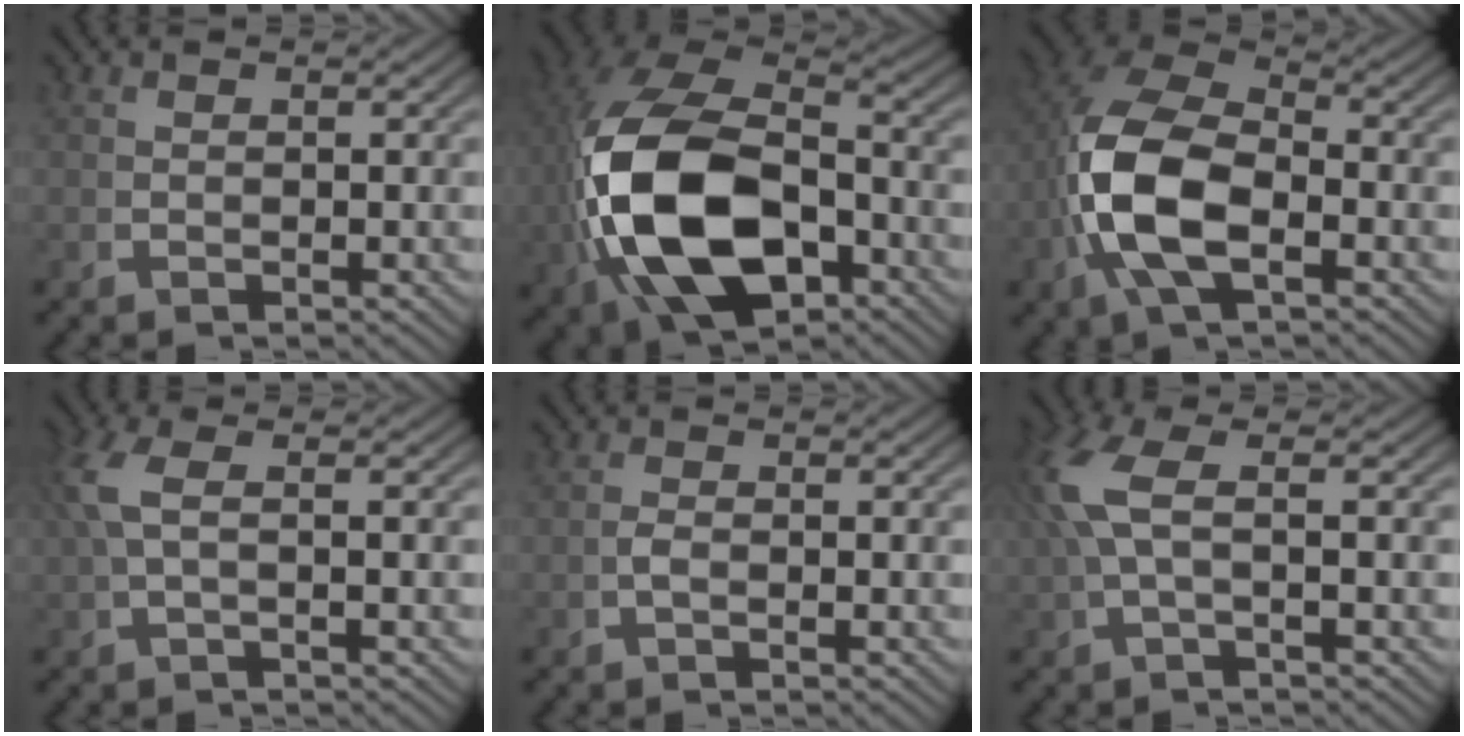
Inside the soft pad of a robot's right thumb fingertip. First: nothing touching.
{"total": 18.8, "force": [-2.0, 12.4, 14.1], "torque": [-0.332, -0.063, 0.001]}
{"total": 11.3, "force": [-0.6, 7.2, 8.6], "torque": [-0.217, -0.032, 0.002]}
{"total": 3.0, "force": [0.5, 0.8, 2.9], "torque": [-0.077, 0.005, 0.014]}
{"total": 0.6, "force": [-0.4, -0.1, 0.4], "torque": [-0.013, -0.002, -0.007]}
{"total": 4.4, "force": [0.6, 1.3, 4.1], "torque": [-0.106, 0.002, 0.017]}